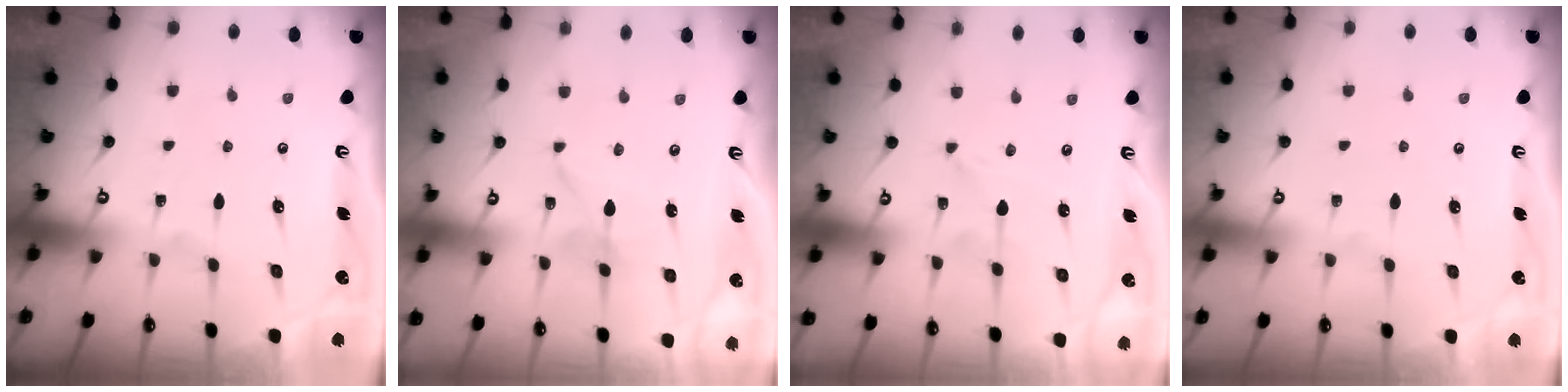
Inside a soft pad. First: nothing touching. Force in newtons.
{"total": 2.6, "press": 2.6, "slide": 0.3}
{"total": 0.0}
{"total": 0.0}